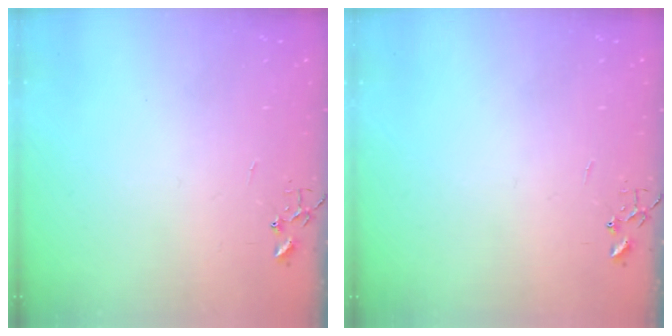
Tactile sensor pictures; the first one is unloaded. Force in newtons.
{"total": 0.0}